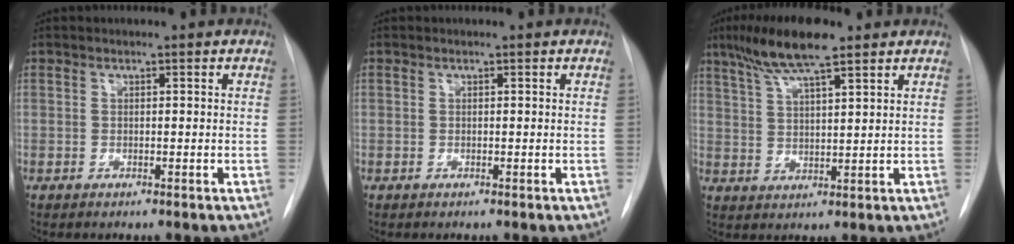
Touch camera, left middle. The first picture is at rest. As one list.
[{"total": 0.0}, {"total": 9.7, "force": [6.8, 1.3, 6.8], "torque": [-0.136, 0.014, 0.121]}]